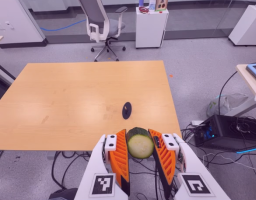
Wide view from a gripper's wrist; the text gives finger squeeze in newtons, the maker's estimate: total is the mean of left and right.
{"total": 11.9, "left": 12.4, "right": 11.4}